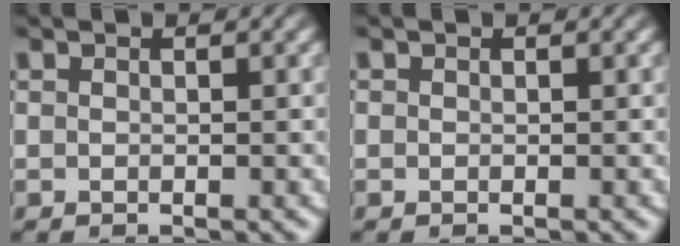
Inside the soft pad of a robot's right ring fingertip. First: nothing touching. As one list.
[{"total": 0.7, "force": [0.0, 0.6, -0.1], "torque": [-0.002, -0.003, -0.001]}]